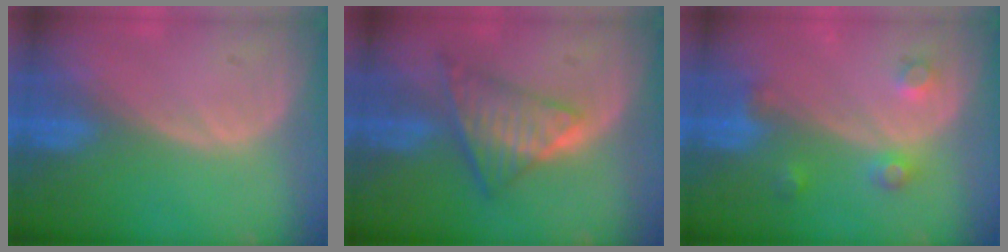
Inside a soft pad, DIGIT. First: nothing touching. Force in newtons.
{"total": 7.5, "press": 6.3, "slide": 4.0}
{"total": 3.6, "press": 3.4, "slide": 1.3}